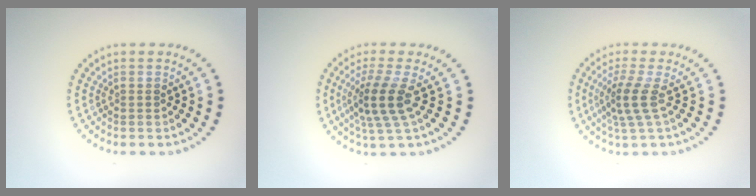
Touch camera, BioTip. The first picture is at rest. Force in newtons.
{"total": 3.7, "press": 2.7, "slide": 2.5}
{"total": 2.9, "press": 2.2, "slide": 1.9}